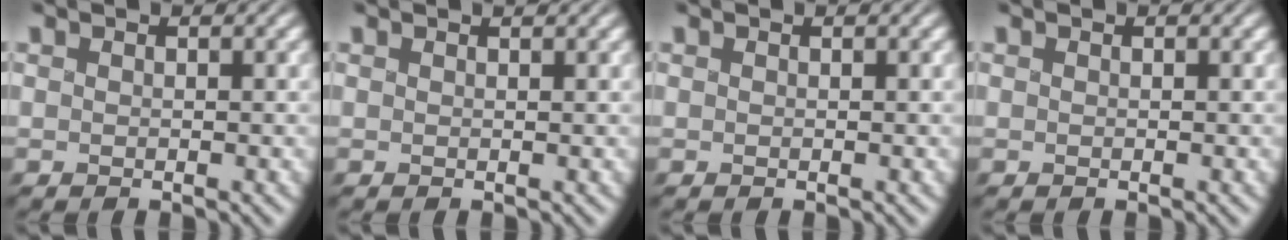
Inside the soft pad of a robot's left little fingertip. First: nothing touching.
{"total": 1.2, "force": [0.9, 0.4, 0.7], "torque": [0.003, 0.007, -0.005]}
{"total": 0.0}
{"total": 0.0}